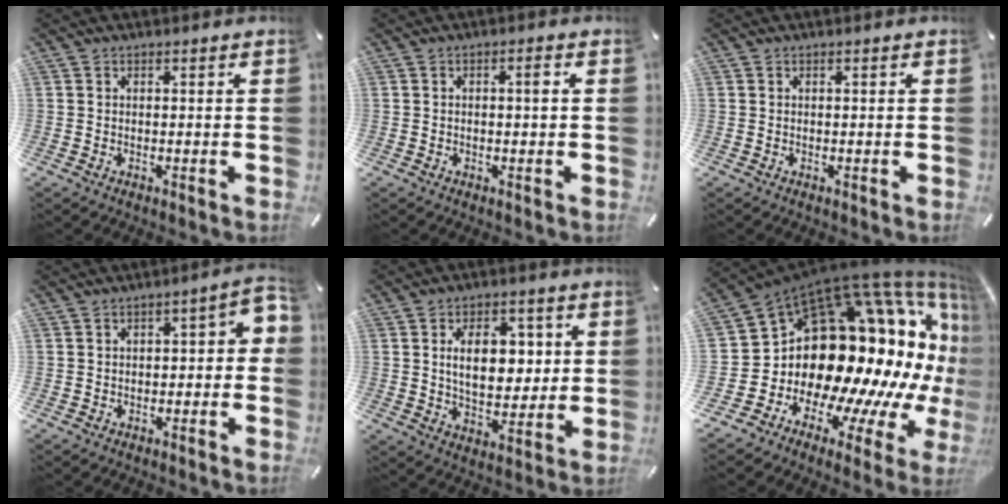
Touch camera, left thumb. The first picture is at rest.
{"total": 2.0, "force": [0.1, 0.5, 1.9], "torque": [-0.028, 0.003, -0.003]}
{"total": 0.0}
{"total": 4.4, "force": [-1.3, 2.4, 3.4], "torque": [-0.052, 0.014, -0.028]}
{"total": 12.1, "force": [2.4, 7.8, 8.9], "torque": [-0.141, 0.001, 0.038]}
{"total": 26.4, "force": [4.4, 16.4, 20.2], "torque": [-0.270, -0.158, 0.138]}